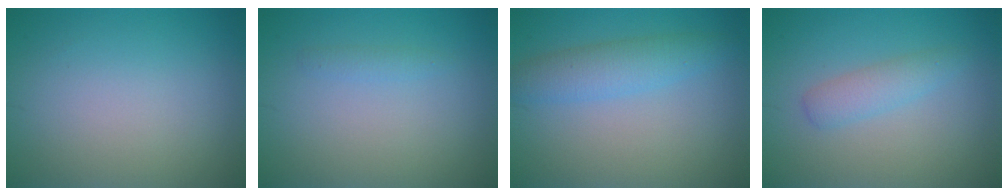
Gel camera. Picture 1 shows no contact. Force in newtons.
{"total": 0.8, "press": 0.8, "slide": 0.1}
{"total": 3.3, "press": 3.3, "slide": 0.1}
{"total": 2.0, "press": 2.0, "slide": 0.1}